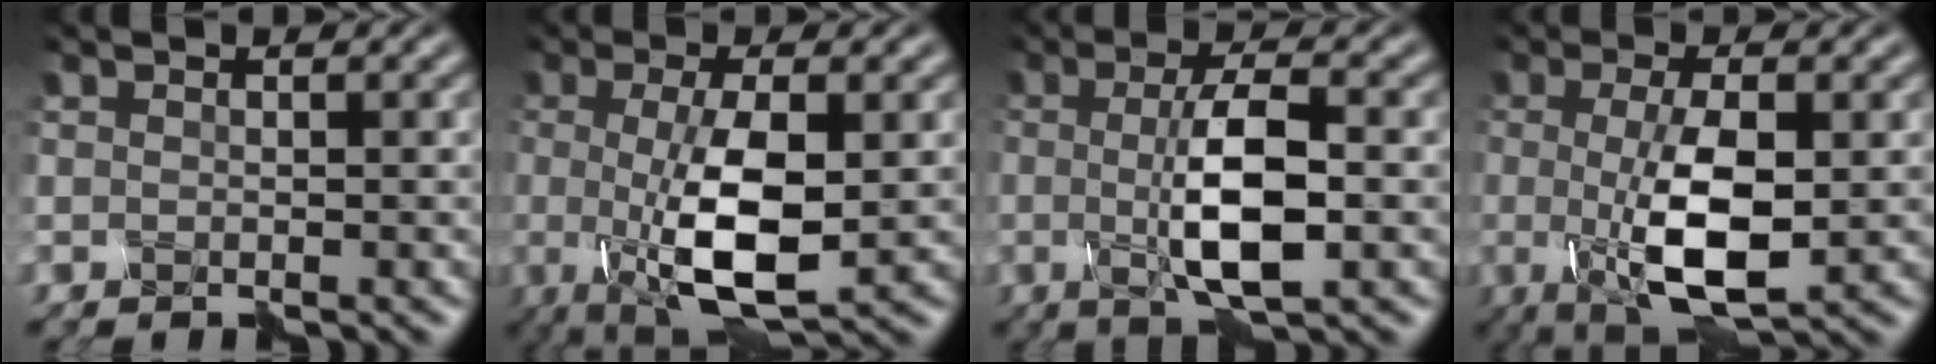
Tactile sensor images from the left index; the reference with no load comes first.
{"total": 7.6, "force": [-0.9, 2.1, 7.2], "torque": [-0.151, -0.014, -0.009]}
{"total": 5.6, "force": [-0.7, 1.1, 5.4], "torque": [-0.112, -0.002, -0.008]}
{"total": 6.8, "force": [-0.8, 1.9, 6.5], "torque": [-0.139, -0.011, -0.010]}